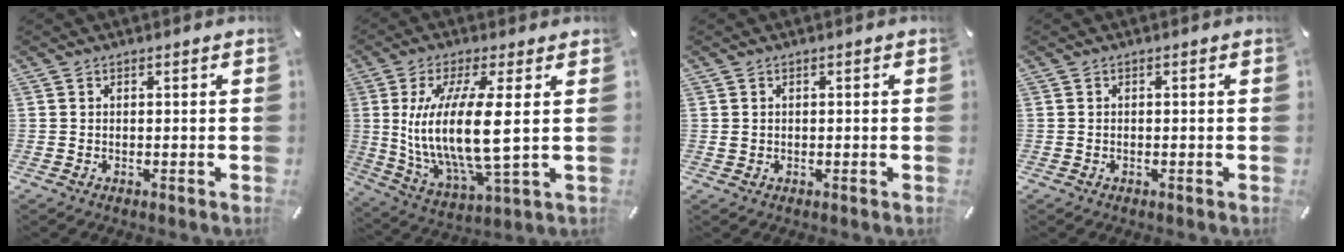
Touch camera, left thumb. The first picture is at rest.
{"total": 16.0, "force": [2.2, 4.4, 15.2], "torque": [-0.338, -0.023, 0.028]}
{"total": 1.0, "force": [-0.1, 1.0, 0.2], "torque": [-0.005, 0.006, -0.003]}
{"total": 0.0}